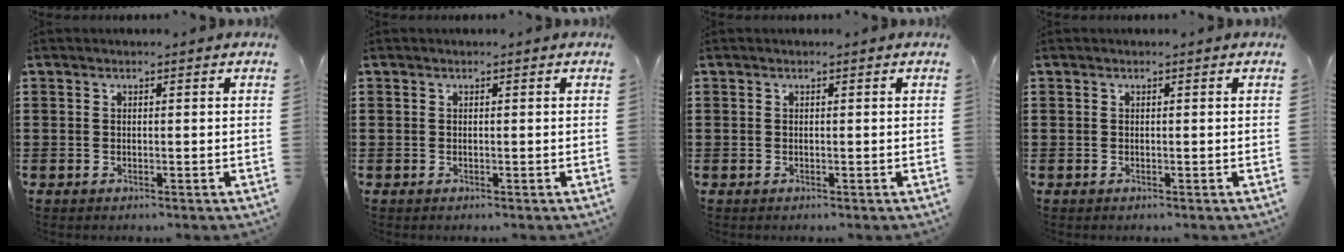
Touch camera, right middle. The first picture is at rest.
{"total": 0.0}
{"total": 0.0}
{"total": 0.0}